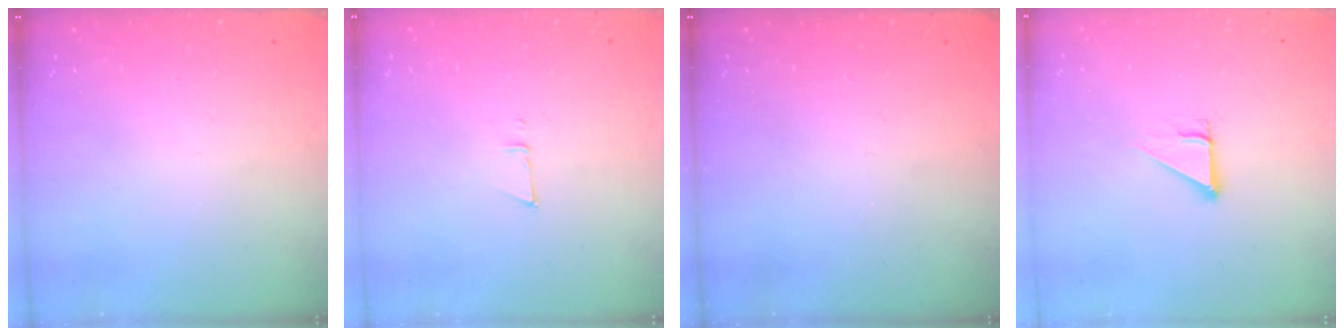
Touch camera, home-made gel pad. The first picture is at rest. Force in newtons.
{"total": 3.8, "press": 3.7, "slide": 1.0}
{"total": 0.0}
{"total": 2.7, "press": 2.7, "slide": 0.3}